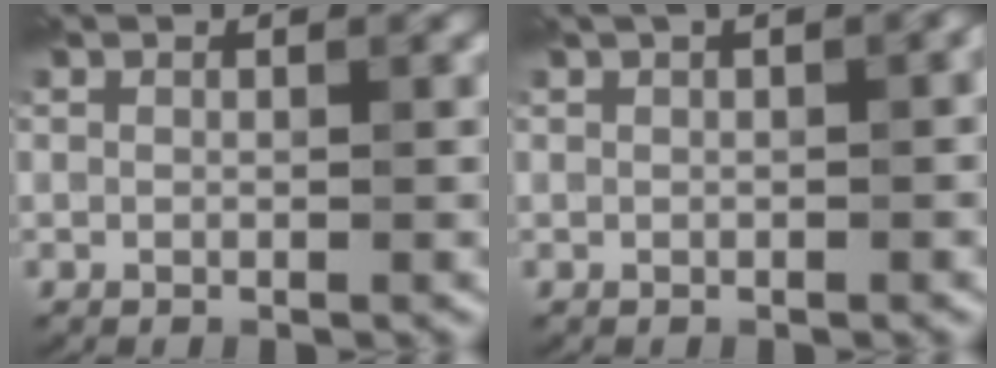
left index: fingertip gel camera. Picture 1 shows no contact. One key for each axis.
{"total": 2.1, "fx": 0.8, "fy": 0.5, "fz": 1.8, "tx": -0.020, "ty": 0.009, "tz": 0.012}